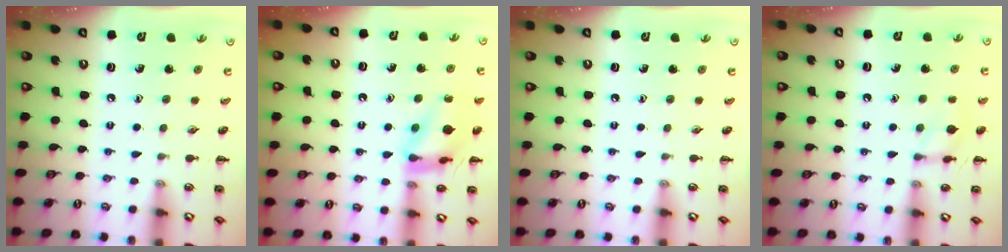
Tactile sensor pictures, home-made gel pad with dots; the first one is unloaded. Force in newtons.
{"total": 12.9, "press": 12.9, "slide": 1.5}
{"total": 0.0}
{"total": 7.8, "press": 7.7, "slide": 1.4}